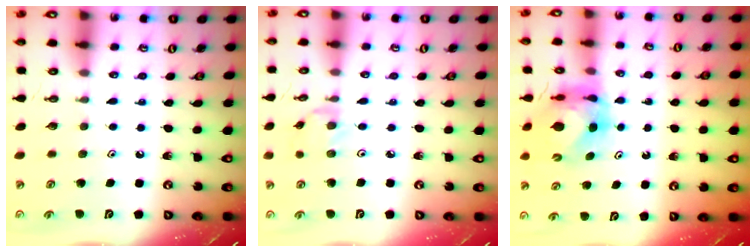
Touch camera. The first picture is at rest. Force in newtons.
{"total": 1.5, "press": 1.5, "slide": 0.3}
{"total": 7.0, "press": 7.0, "slide": 0.9}